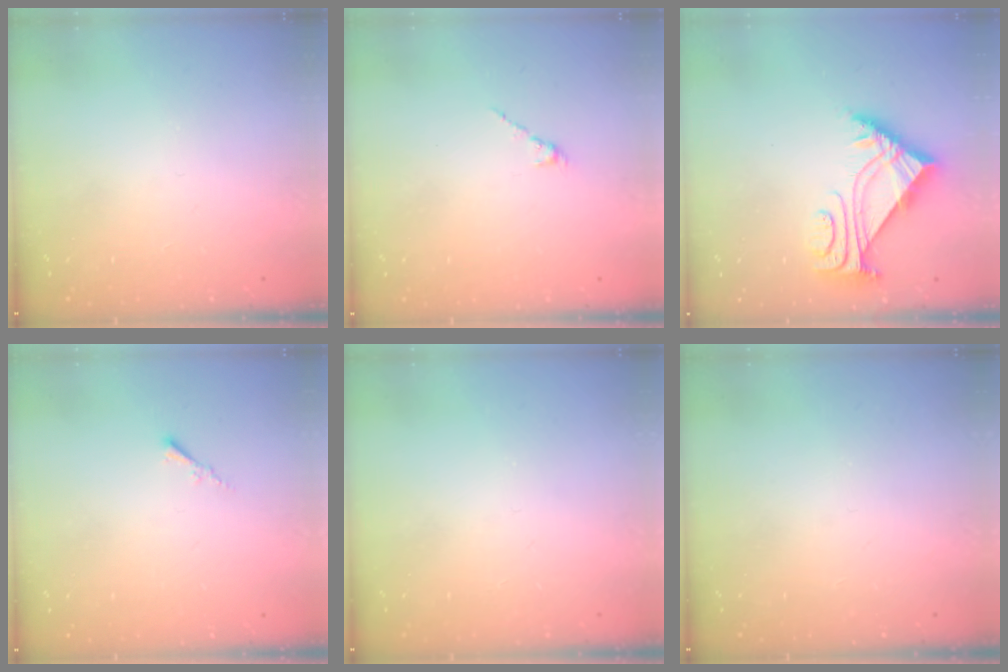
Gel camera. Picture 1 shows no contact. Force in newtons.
{"total": 1.3, "press": 1.2, "slide": 0.5}
{"total": 4.9, "press": 4.8, "slide": 0.7}
{"total": 0.0}
{"total": 0.0}
{"total": 0.0}